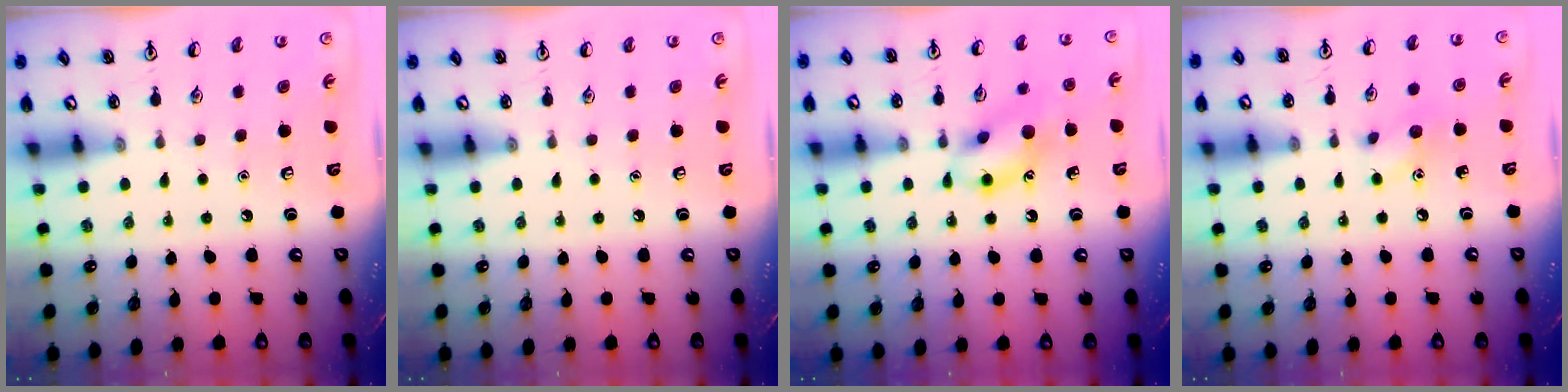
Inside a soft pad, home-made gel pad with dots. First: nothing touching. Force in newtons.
{"total": 0.0}
{"total": 12.0, "press": 11.9, "slide": 1.4}
{"total": 6.3, "press": 6.2, "slide": 0.9}